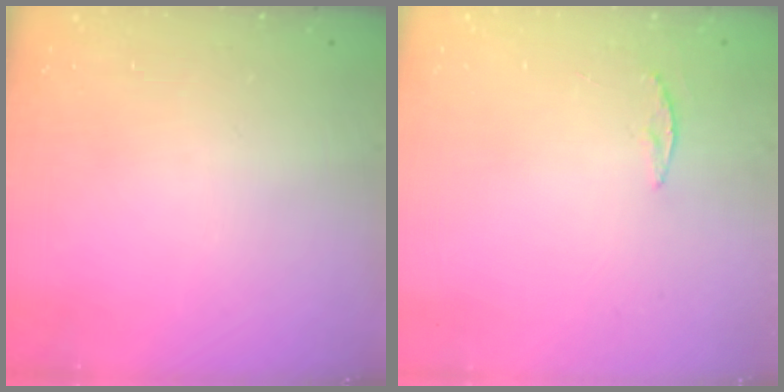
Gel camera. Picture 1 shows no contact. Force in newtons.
{"total": 3.3, "press": 3.3, "slide": 0.4}